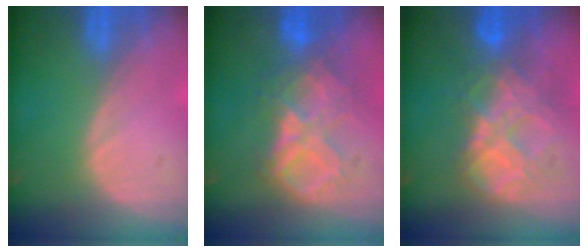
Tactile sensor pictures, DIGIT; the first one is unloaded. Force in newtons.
{"total": 8.5, "press": 7.5, "slide": 3.9}
{"total": 8.8, "press": 7.6, "slide": 4.5}